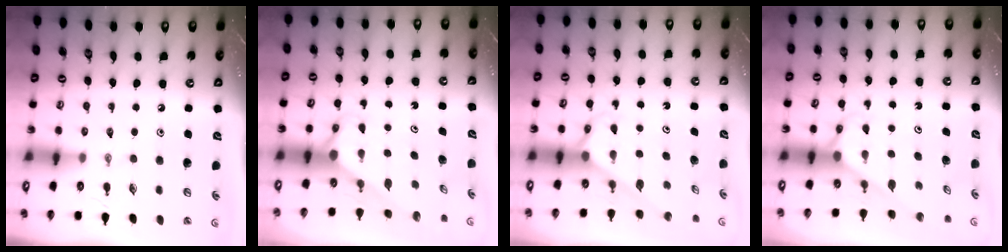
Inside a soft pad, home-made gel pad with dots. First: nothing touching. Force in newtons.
{"total": 2.6, "press": 2.6, "slide": 0.1}
{"total": 2.6, "press": 2.6, "slide": 0.2}
{"total": 2.6, "press": 2.6, "slide": 0.2}